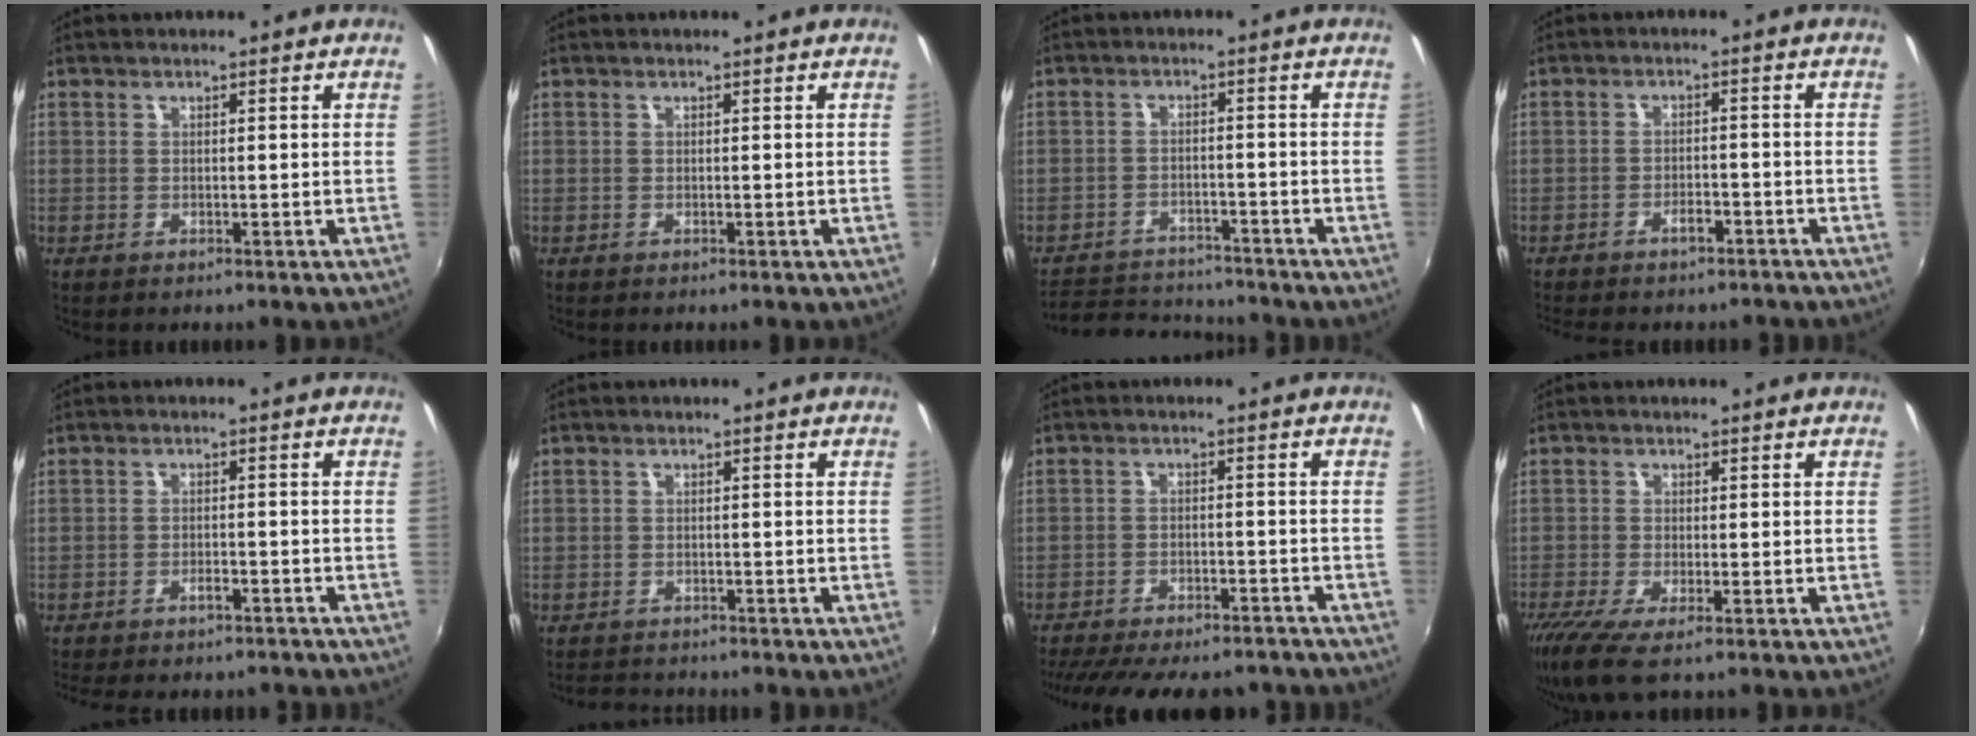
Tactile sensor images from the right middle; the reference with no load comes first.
{"total": 0.0}
{"total": 9.5, "force": [-8.8, 3.1, 1.8], "torque": [-0.056, 0.021, -0.132]}
{"total": 5.4, "force": [-4.6, 1.9, 2.1], "torque": [-0.050, 0.000, -0.062]}
{"total": 6.9, "force": [-6.1, 1.9, 2.6], "torque": [-0.065, -0.010, -0.084]}
{"total": 3.3, "force": [-3.0, 1.2, 0.2], "torque": [-0.017, 0.004, -0.056]}
{"total": 20.7, "force": [-17.7, 6.3, 8.8], "torque": [-0.187, -0.013, -0.234]}
{"total": 6.6, "force": [-4.3, 1.0, 5.0], "torque": [-0.116, -0.029, -0.080]}